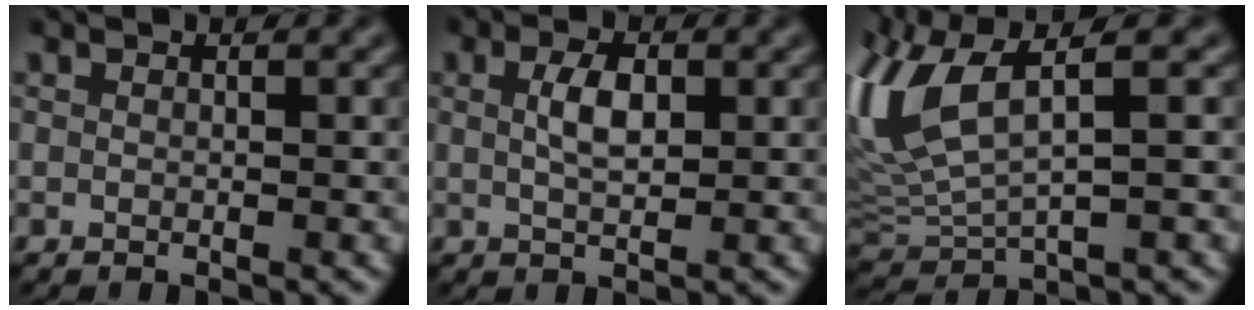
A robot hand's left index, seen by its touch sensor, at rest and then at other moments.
{"total": 2.7, "force": [0.5, 1.3, 2.3], "torque": [-0.053, 0.003, 0.010]}
{"total": 9.4, "force": [2.5, 3.9, 8.1], "torque": [-0.201, 0.008, 0.051]}